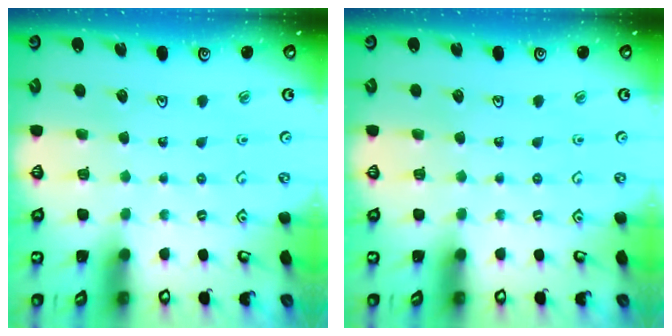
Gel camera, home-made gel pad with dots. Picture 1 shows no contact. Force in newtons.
{"total": 0.0}